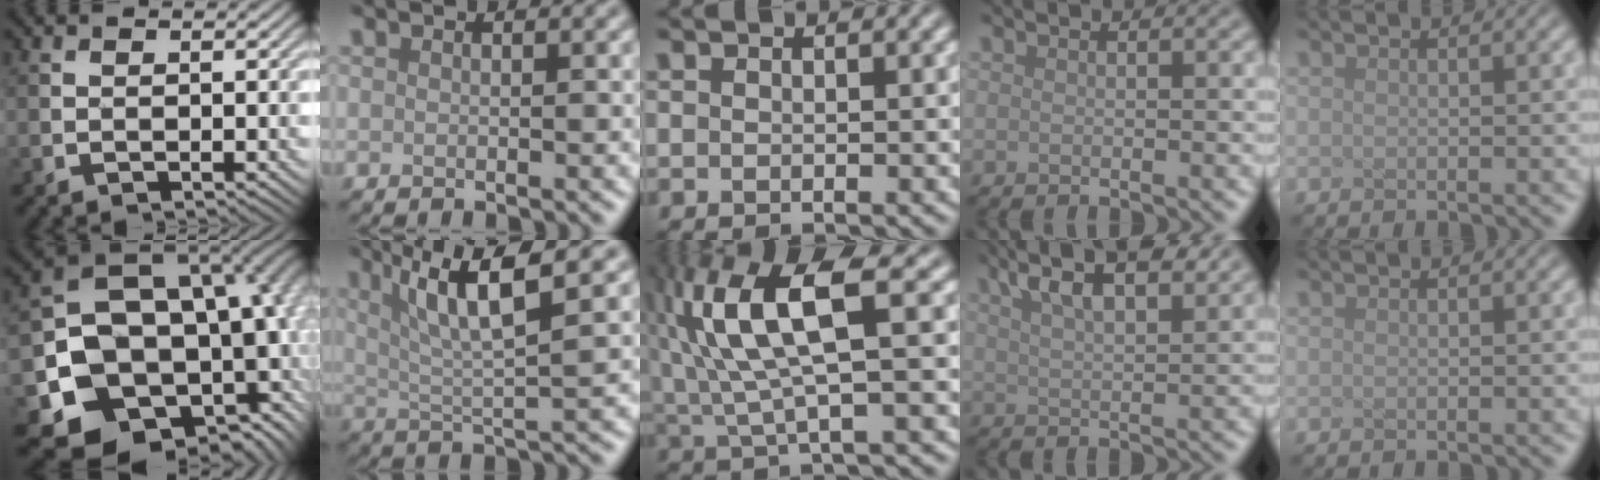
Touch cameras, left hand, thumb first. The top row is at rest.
{"thumb": {"total": 18.9, "force": [-3.9, 14.6, 11.4], "torque": [-0.201, -0.064, -0.021]}, "index": {"total": 7.1, "force": [3.0, 1.4, 6.3], "torque": [-0.106, 0.009, 0.056]}, "middle": {"total": 9.2, "force": [2.1, 2.7, 8.5], "torque": [-0.184, 0.008, 0.046]}, "ring": {"total": 7.0, "force": [4.8, 2.1, 4.6], "torque": [-0.077, 0.022, 0.068]}}